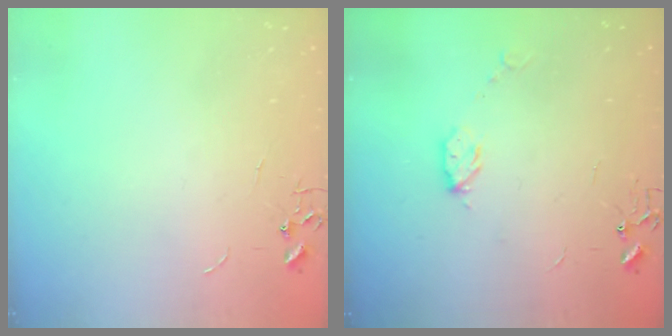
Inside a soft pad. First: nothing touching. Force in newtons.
{"total": 5.8, "press": 5.8, "slide": 0.7}